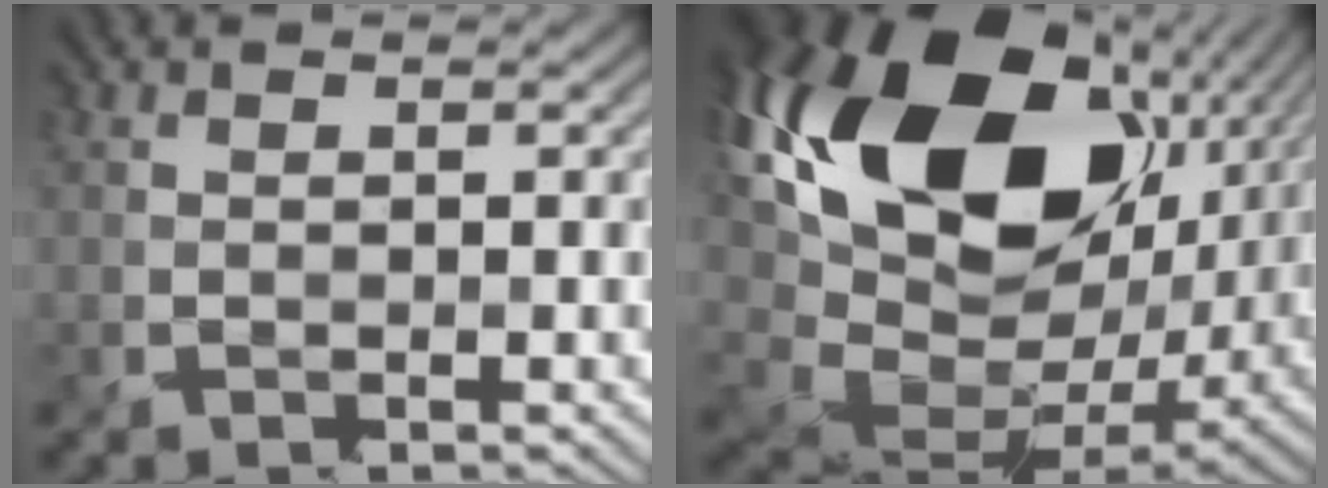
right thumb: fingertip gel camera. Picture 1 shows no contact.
{"total": 21.0, "force": [6.1, 12.9, 15.4], "torque": [-0.361, 0.000, 0.128]}